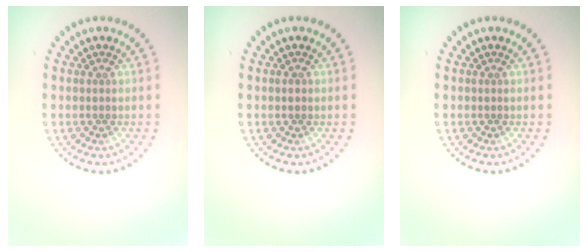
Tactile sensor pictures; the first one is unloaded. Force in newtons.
{"total": 0.8, "press": 0.8, "slide": 0.1}
{"total": 0.0}